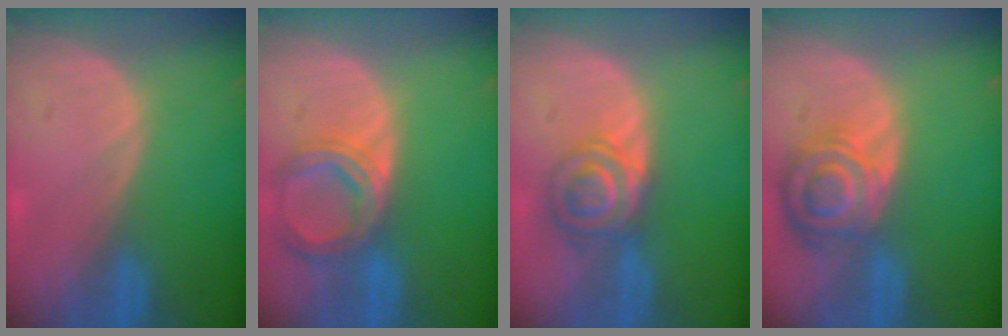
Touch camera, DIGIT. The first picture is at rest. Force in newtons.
{"total": 6.8, "press": 6.2, "slide": 2.6}
{"total": 6.8, "press": 5.9, "slide": 3.5}
{"total": 8.3, "press": 7.3, "slide": 4.0}